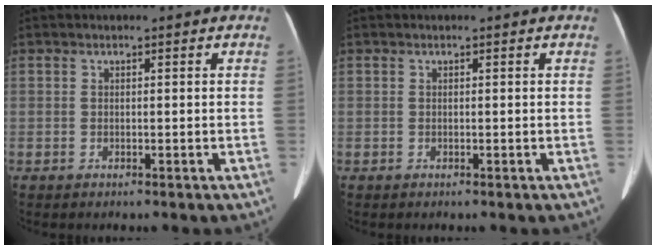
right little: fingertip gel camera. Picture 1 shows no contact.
{"total": 0.0}